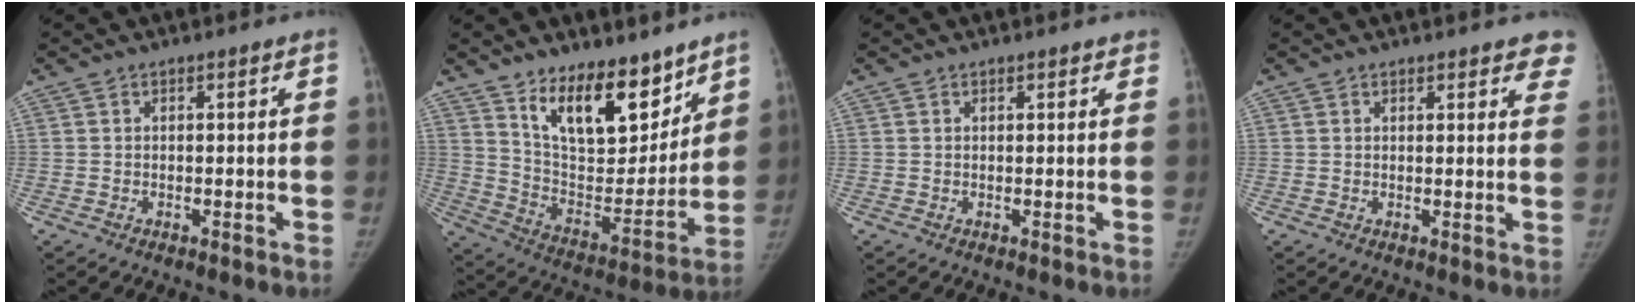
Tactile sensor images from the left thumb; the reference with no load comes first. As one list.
[{"total": 18.5, "force": [12.4, 8.5, 10.9], "torque": [-0.113, -0.089, 0.217]}, {"total": 1.3, "force": [1.1, 0.6, 0.5], "torque": [0.004, 0.000, 0.010]}, {"total": 6.3, "force": [5.4, 2.2, 2.6], "torque": [0.009, -0.020, 0.045]}]